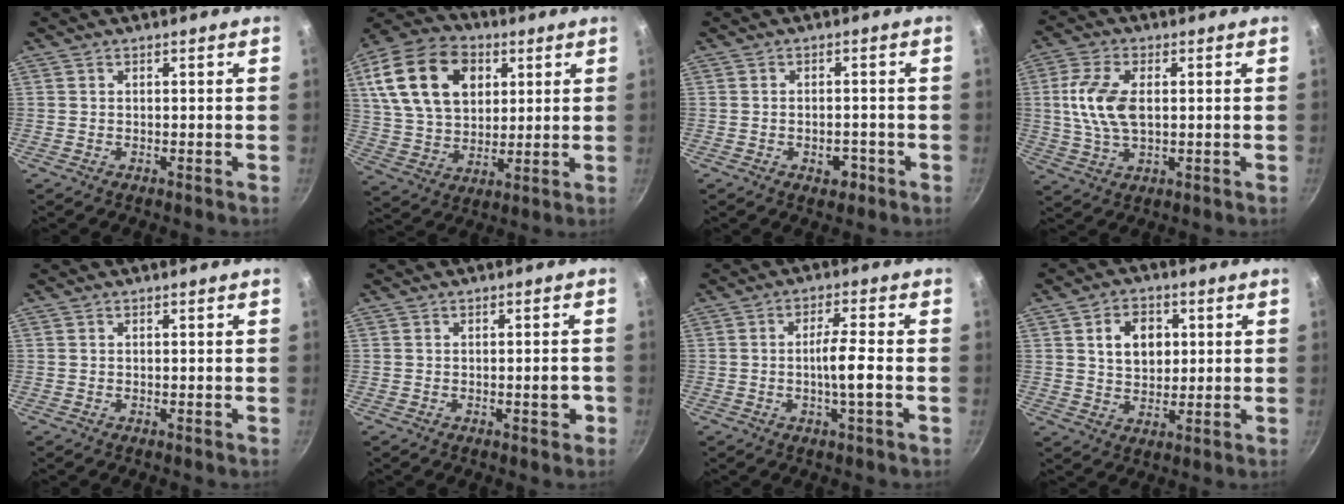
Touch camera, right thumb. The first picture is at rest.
{"total": 20.1, "force": [6.7, 13.9, 12.9], "torque": [-0.214, -0.001, 0.118]}
{"total": 3.3, "force": [-1.6, 2.1, 2.1], "torque": [-0.018, 0.013, -0.019]}
{"total": 10.3, "force": [1.1, 5.7, 8.5], "torque": [-0.170, 0.005, 0.019]}
{"total": 0.0}
{"total": 2.8, "force": [-0.9, 1.0, 2.5], "torque": [-0.025, 0.006, -0.013]}
{"total": 5.8, "force": [-1.2, 0.3, 5.6], "torque": [-0.102, 0.013, -0.022]}
{"total": 8.3, "force": [2.1, 6.1, 5.3], "torque": [-0.061, -0.002, 0.036]}